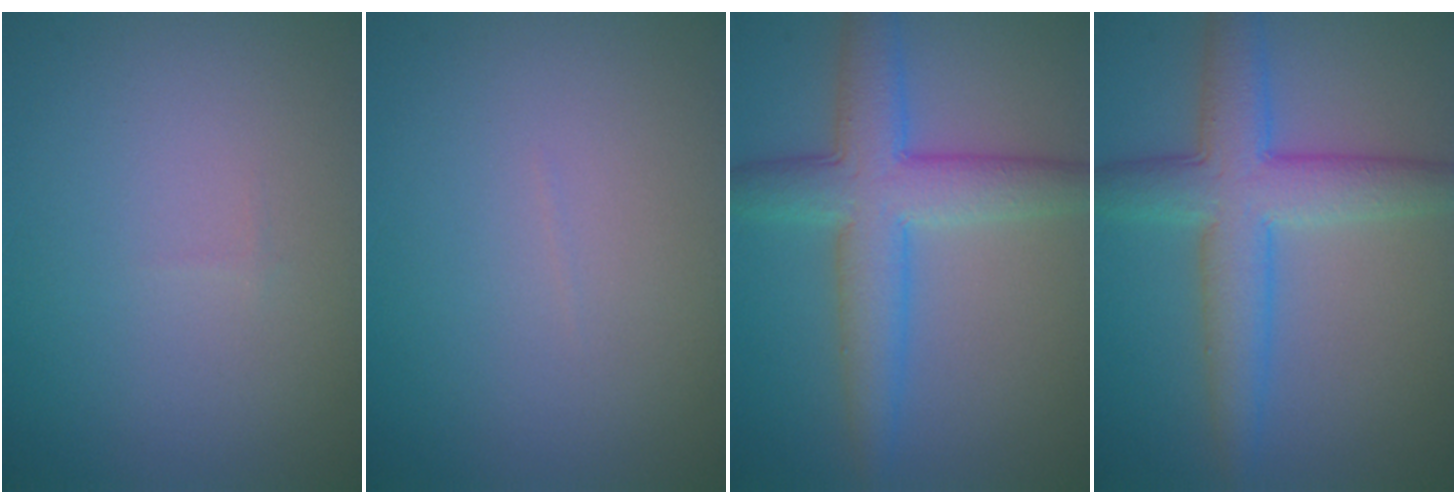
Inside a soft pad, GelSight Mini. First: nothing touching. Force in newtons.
{"total": 0.0}
{"total": 6.1, "press": 6.1, "slide": 0.1}
{"total": 6.1, "press": 6.1, "slide": 0.1}